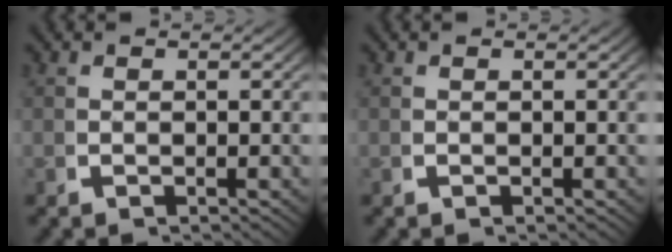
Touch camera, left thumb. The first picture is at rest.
{"total": 0.0}